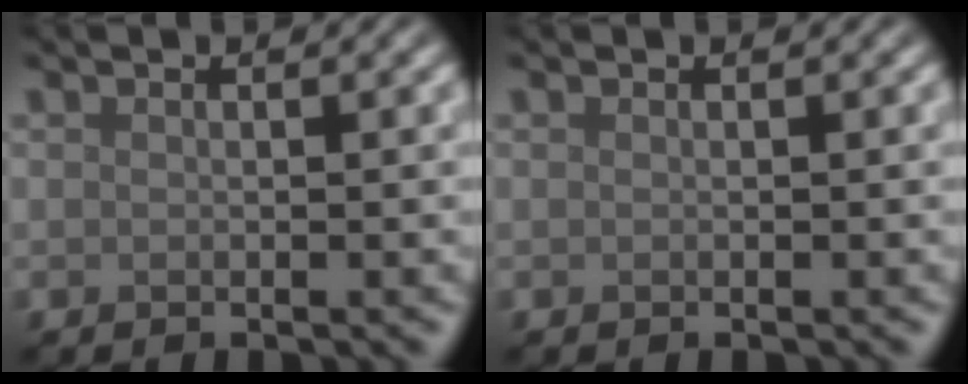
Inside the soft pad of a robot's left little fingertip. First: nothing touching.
{"total": 0.0}